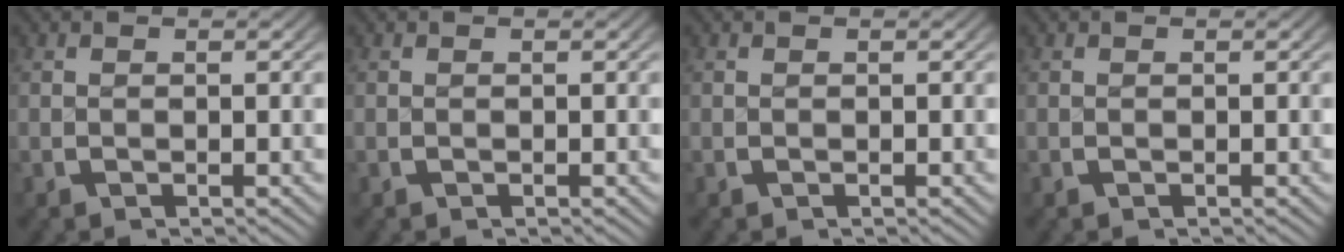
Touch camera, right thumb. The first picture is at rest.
{"total": 0.0}
{"total": 0.0}
{"total": 0.0}